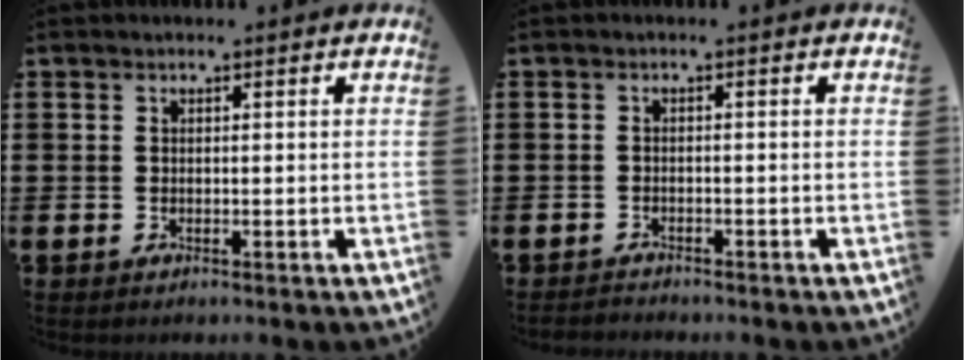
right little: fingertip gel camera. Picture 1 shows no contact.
{"total": 0.9, "force": [-0.9, 0.0, -0.1], "torque": [-0.001, 0.001, -0.020]}